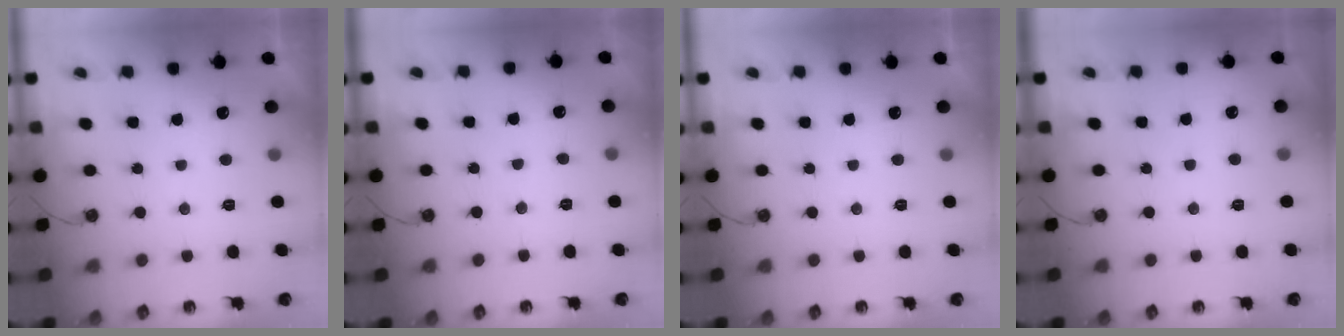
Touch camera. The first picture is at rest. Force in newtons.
{"total": 3.6, "press": 3.6, "slide": 0.5}
{"total": 0.0}
{"total": 4.6, "press": 4.5, "slide": 0.5}